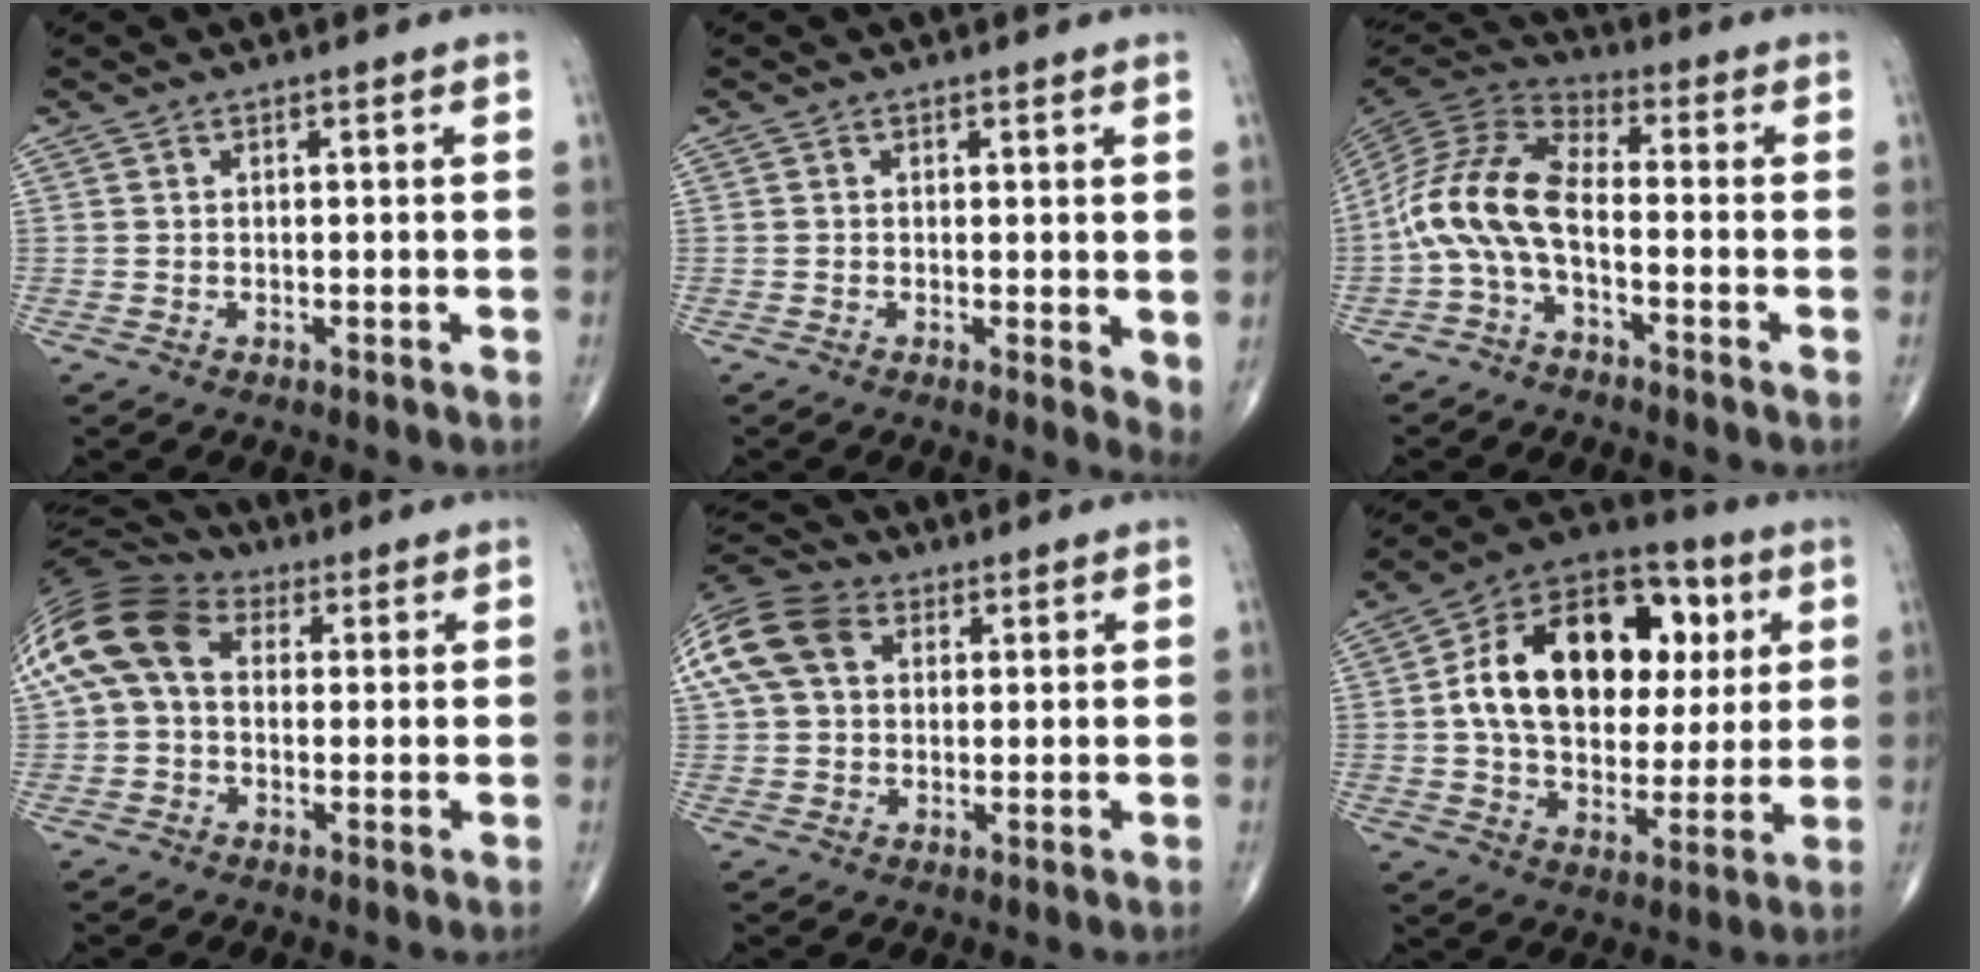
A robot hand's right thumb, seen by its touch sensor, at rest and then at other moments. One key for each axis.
{"total": 3.4, "fx": 0.2, "fy": 1.2, "fz": 3.2, "tx": -0.042, "ty": -0.011, "tz": 0.000}
{"total": 11.4, "fx": -3.2, "fy": 5.2, "fz": 9.7, "tx": -0.202, "ty": 0.051, "tz": -0.075}
{"total": 15.1, "fx": 2.6, "fy": 10.7, "fz": 10.3, "tx": -0.216, "ty": 0.043, "tz": 0.038}
{"total": 16.0, "fx": 5.0, "fy": 11.7, "fz": 9.7, "tx": -0.226, "ty": 0.039, "tz": 0.085}
{"total": 24.3, "fx": 4.8, "fy": 15.9, "fz": 17.7, "tx": -0.259, "ty": 0.012, "tz": 0.074}